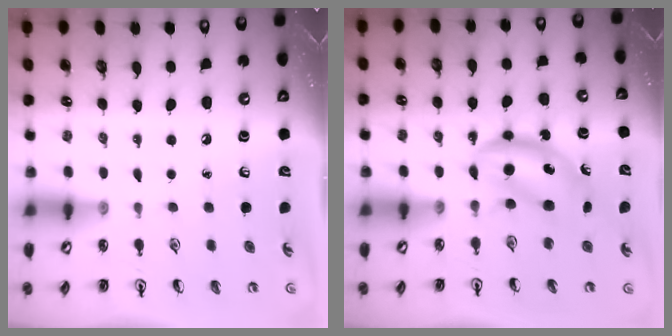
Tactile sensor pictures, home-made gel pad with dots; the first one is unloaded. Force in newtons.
{"total": 5.3, "press": 5.2, "slide": 0.5}